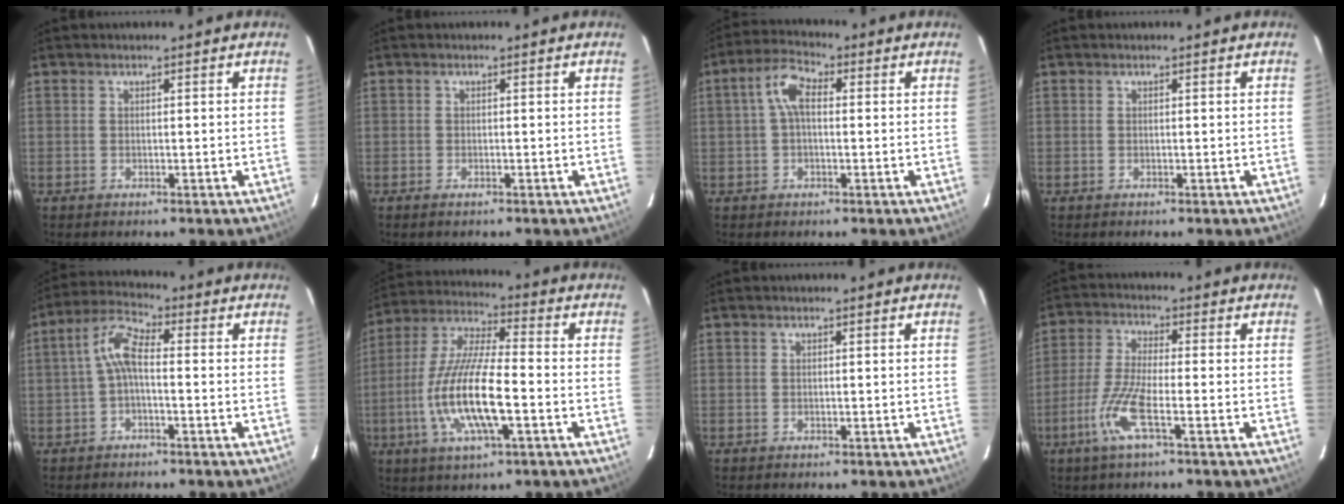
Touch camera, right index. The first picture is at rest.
{"total": 0.7, "force": [-0.5, 0.2, 0.5], "torque": [-0.009, -0.001, -0.011]}
{"total": 5.7, "force": [0.5, 2.9, 4.9], "torque": [-0.100, 0.022, 0.009]}
{"total": 0.0}
{"total": 5.6, "force": [-0.8, 2.0, 5.2], "torque": [-0.118, 0.022, -0.021]}
{"total": 15.4, "force": [-4.2, 3.4, 14.4], "torque": [-0.297, -0.008, -0.084]}
{"total": 0.0}
{"total": 8.7, "force": [-3.8, 1.0, 7.8], "torque": [-0.173, -0.006, -0.076]}